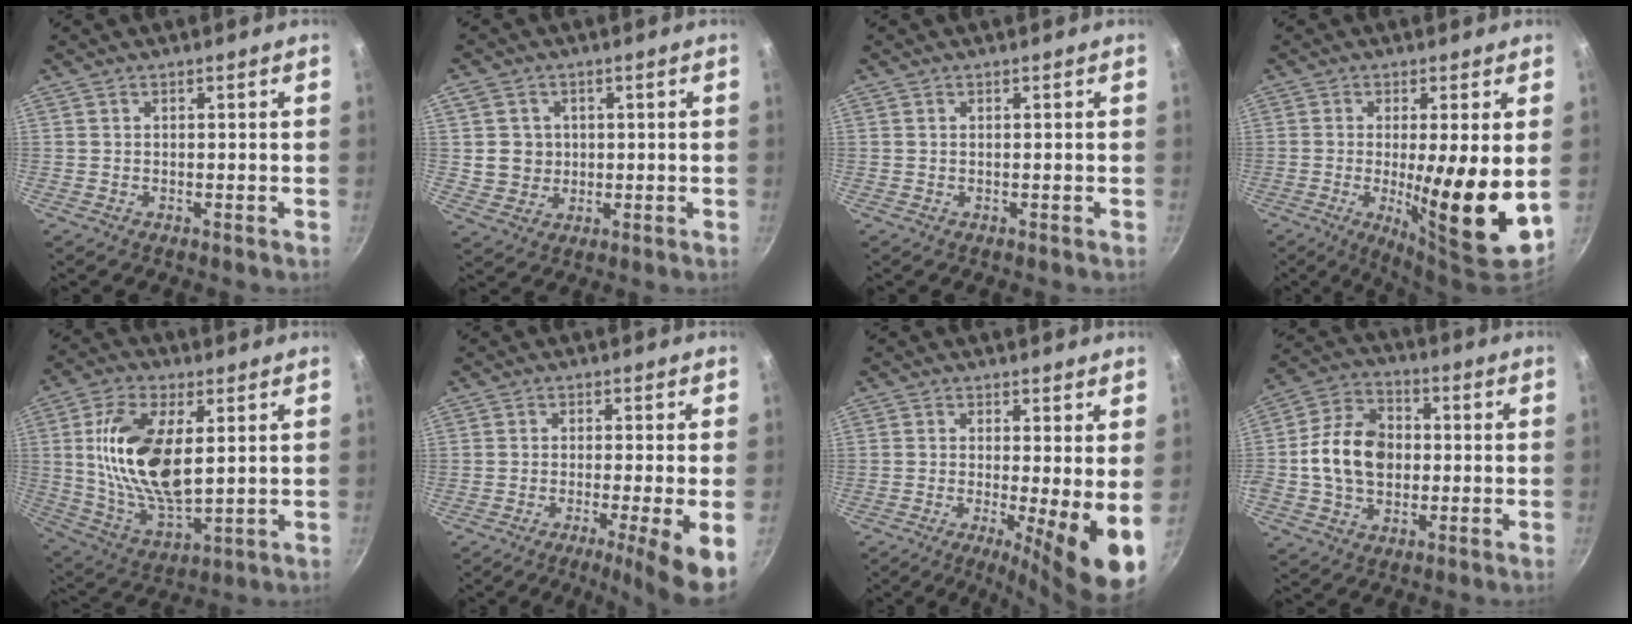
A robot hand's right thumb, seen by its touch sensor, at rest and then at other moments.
{"total": 5.6, "force": [0.8, 5.2, 1.6], "torque": [-0.003, 0.006, 0.020]}
{"total": 0.0}
{"total": 14.1, "force": [-0.8, 2.2, 13.9], "torque": [-0.218, -0.020, -0.008]}
{"total": 17.6, "force": [3.3, 8.6, 15.0], "torque": [-0.277, -0.013, 0.068]}
{"total": 8.4, "force": [-3.2, 0.2, 7.8], "torque": [-0.122, 0.002, -0.050]}
{"total": 10.7, "force": [-1.4, 1.8, 10.4], "torque": [-0.146, -0.018, -0.021]}
{"total": 13.5, "force": [-0.3, 10.1, 9.0], "torque": [-0.140, 0.020, -0.018]}